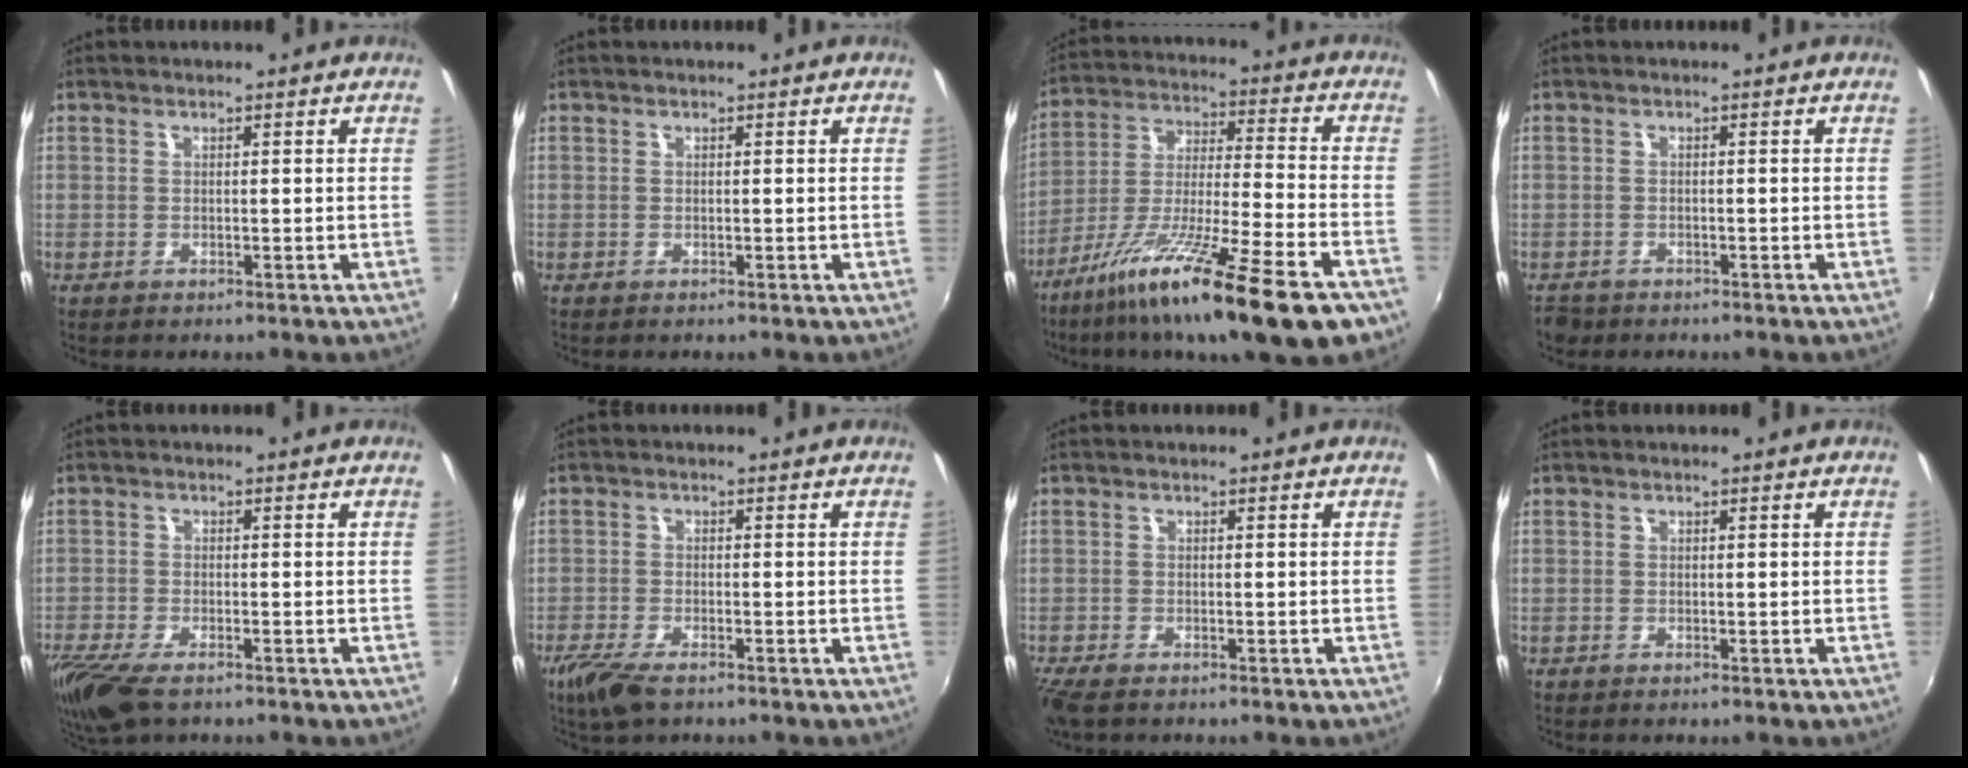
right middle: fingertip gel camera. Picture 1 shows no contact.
{"total": 0.0}
{"total": 23.0, "force": [-15.0, 2.3, 17.3], "torque": [-0.302, -0.063, -0.249]}
{"total": 2.7, "force": [-2.1, 1.6, 0.7], "torque": [-0.021, -0.008, -0.038]}
{"total": 8.9, "force": [-6.4, 2.9, 5.5], "torque": [-0.136, -0.040, -0.123]}
{"total": 6.2, "force": [-4.4, 1.9, 3.9], "torque": [-0.103, -0.023, -0.086]}
{"total": 4.1, "force": [-3.1, 1.2, 2.4], "torque": [-0.057, -0.021, -0.060]}
{"total": 0.0}